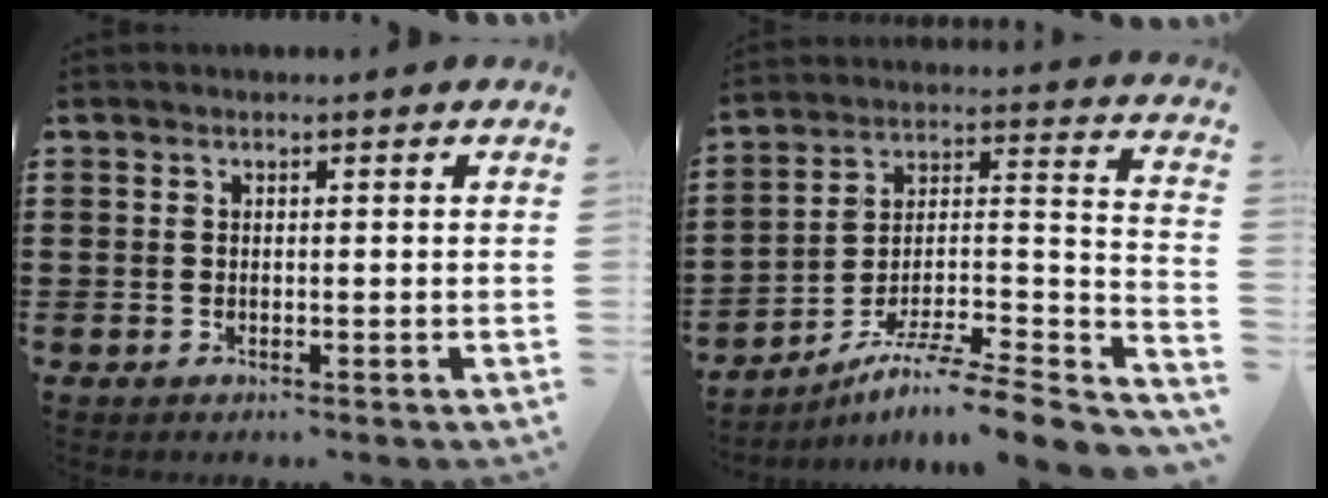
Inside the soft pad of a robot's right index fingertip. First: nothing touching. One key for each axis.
{"total": 7.7, "fx": -6.1, "fy": 0.5, "fz": 4.6, "tx": -0.067, "ty": -0.001, "tz": -0.122}